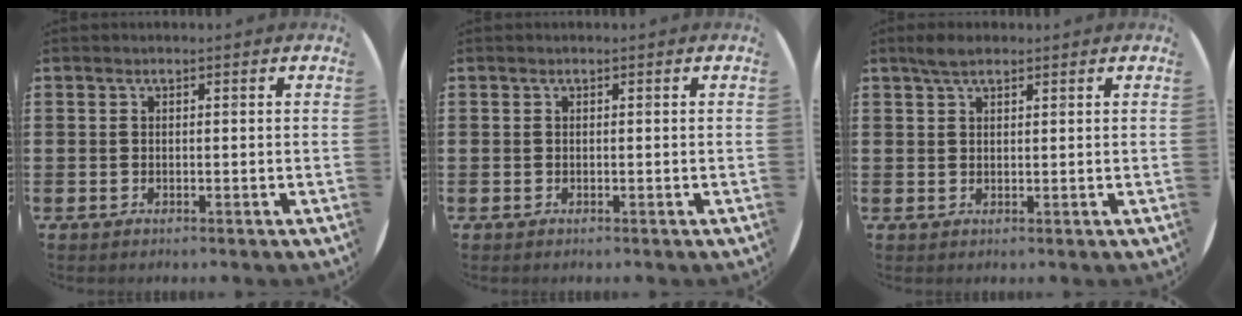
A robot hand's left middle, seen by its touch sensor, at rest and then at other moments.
{"total": 0.0}
{"total": 2.4, "force": [1.9, 0.8, 1.2], "torque": [-0.019, 0.004, 0.033]}